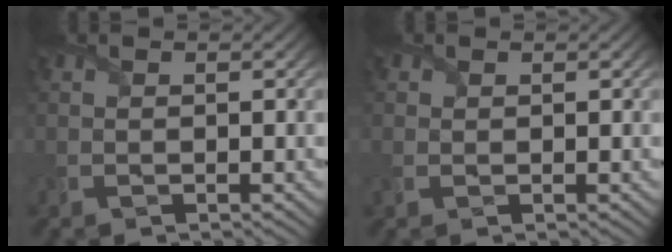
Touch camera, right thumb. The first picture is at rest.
{"total": 1.2, "force": [0.3, 1.1, 0.5], "torque": [-0.012, -0.002, 0.007]}